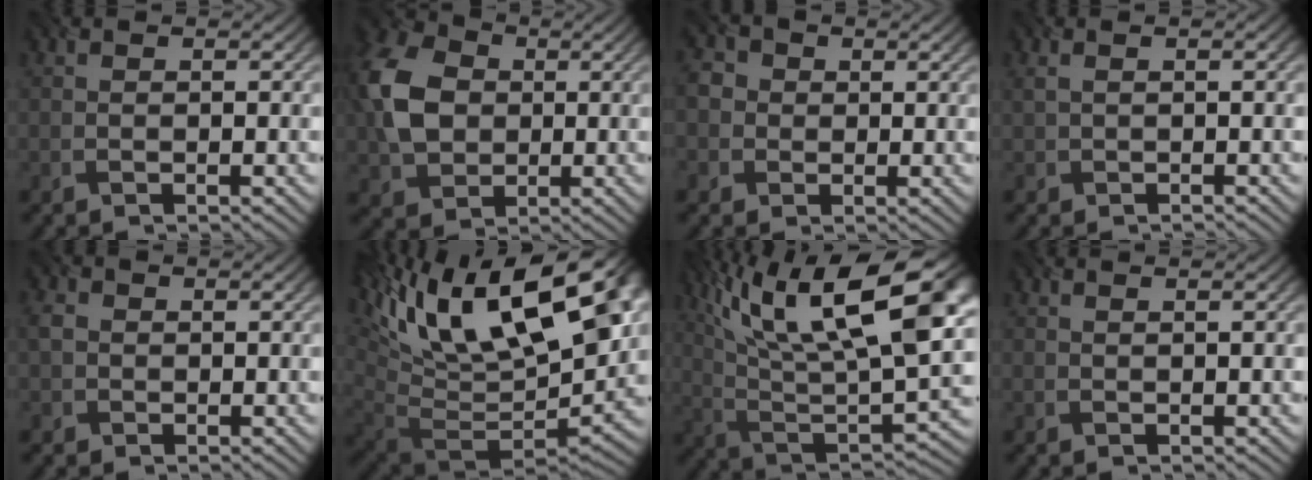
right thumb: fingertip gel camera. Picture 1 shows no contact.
{"total": 11.5, "force": [0.9, 8.8, 7.4], "torque": [-0.202, 0.019, 0.011]}
{"total": 4.1, "force": [0.4, 3.8, 1.4], "torque": [-0.051, 0.009, -0.009]}
{"total": 2.0, "force": [0.8, 0.6, 1.8], "torque": [-0.037, 0.008, 0.014]}
{"total": 2.4, "force": [0.2, 2.1, 1.1], "torque": [-0.032, 0.004, 0.000]}
{"total": 19.9, "force": [7.7, 9.5, 15.7], "torque": [-0.273, 0.010, 0.146]}
{"total": 19.7, "force": [8.7, 7.5, 16.1], "torque": [-0.293, 0.025, 0.154]}
{"total": 0.8, "force": [0.5, -0.1, 0.7], "torque": [-0.014, 0.008, 0.007]}